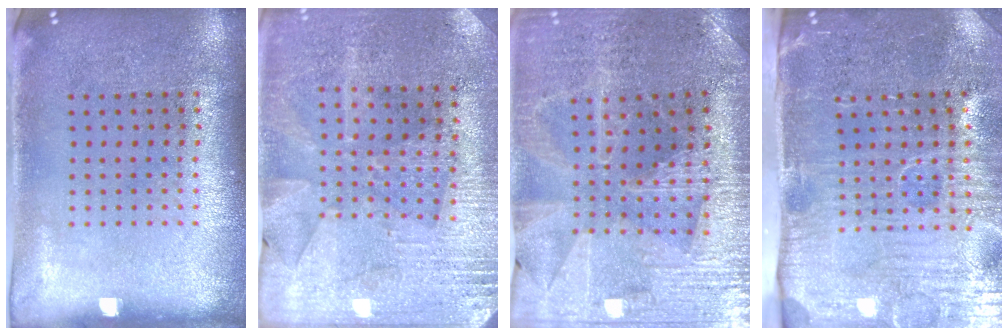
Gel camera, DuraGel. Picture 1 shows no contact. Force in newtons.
{"total": 2.8, "press": 2.7, "slide": 0.7}
{"total": 3.1, "press": 3.0, "slide": 0.4}
{"total": 5.1, "press": 4.4, "slide": 2.7}